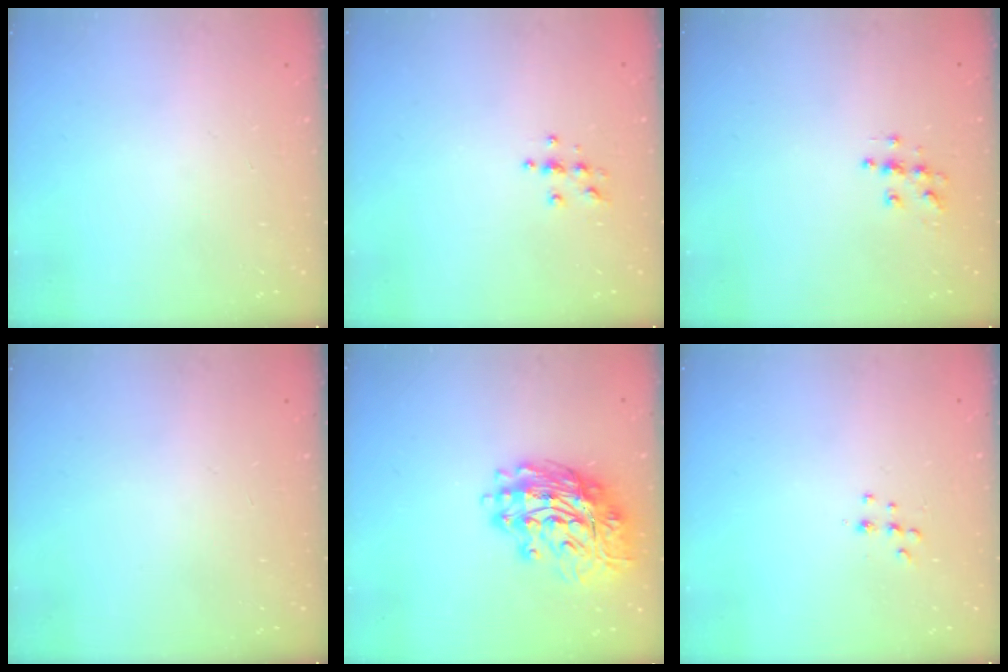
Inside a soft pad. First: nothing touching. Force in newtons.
{"total": 3.9, "press": 3.8, "slide": 0.4}
{"total": 5.7, "press": 5.7, "slide": 0.4}
{"total": 0.0}
{"total": 16.8, "press": 16.7, "slide": 1.9}
{"total": 5.8, "press": 5.8, "slide": 0.4}